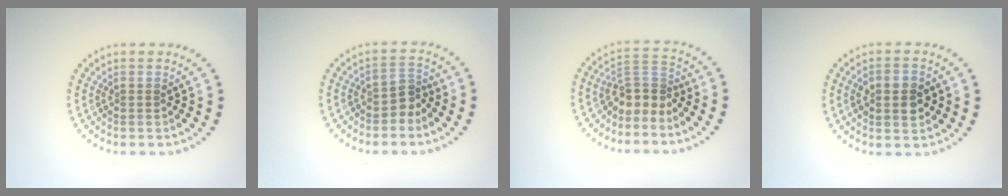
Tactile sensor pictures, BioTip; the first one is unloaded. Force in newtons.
{"total": 2.1, "press": 1.6, "slide": 1.3}
{"total": 2.9, "press": 2.1, "slide": 2.0}
{"total": 3.7, "press": 3.7, "slide": 0.2}